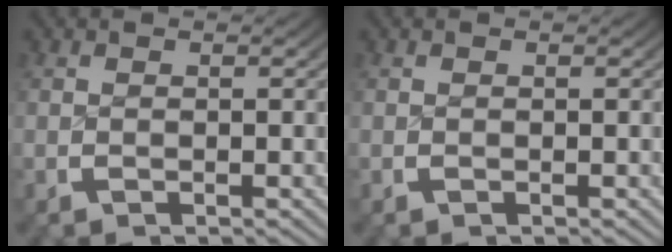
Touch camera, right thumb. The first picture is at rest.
{"total": 0.0}